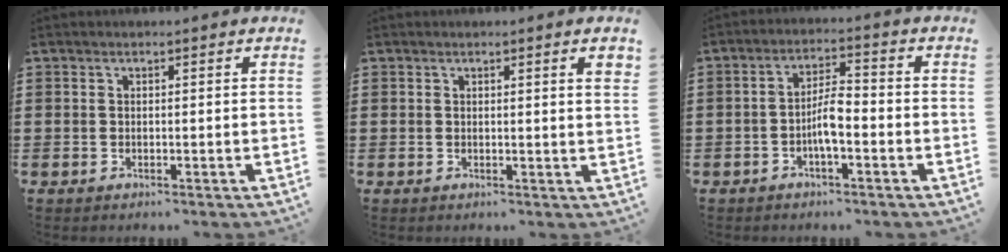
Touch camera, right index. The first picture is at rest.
{"total": 1.4, "force": [0.6, -0.1, 1.3], "torque": [-0.026, -0.001, 0.010]}
{"total": 4.5, "force": [-1.5, 1.1, 4.1], "torque": [-0.079, 0.005, -0.030]}